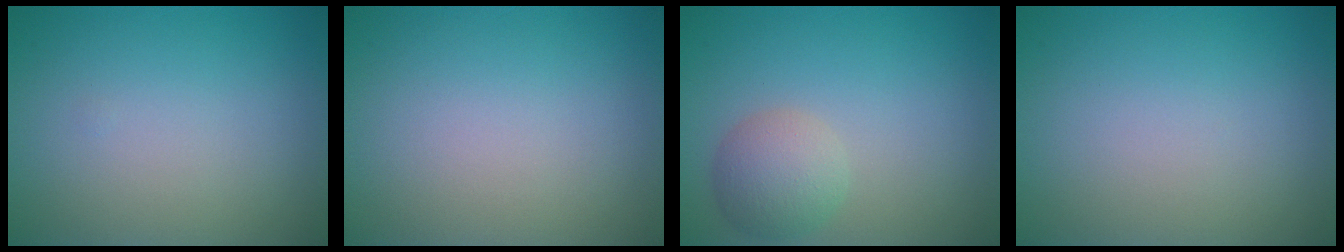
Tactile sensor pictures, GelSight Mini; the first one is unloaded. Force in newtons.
{"total": 0.0}
{"total": 3.2, "press": 3.2, "slide": 0.1}
{"total": 0.0}